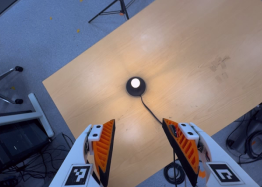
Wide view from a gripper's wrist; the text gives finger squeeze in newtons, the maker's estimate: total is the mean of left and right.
{"total": 0.0}